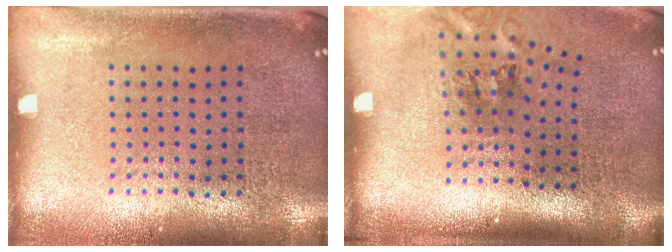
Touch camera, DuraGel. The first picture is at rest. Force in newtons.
{"total": 2.1, "press": 1.3, "slide": 1.7}